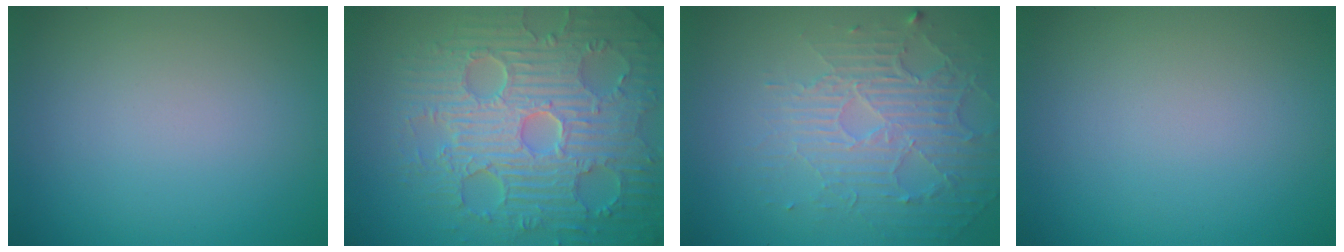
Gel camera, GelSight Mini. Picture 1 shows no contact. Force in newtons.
{"total": 9.2, "press": 6.7, "slide": 6.3}
{"total": 5.0, "press": 3.2, "slide": 3.8}
{"total": 0.0}